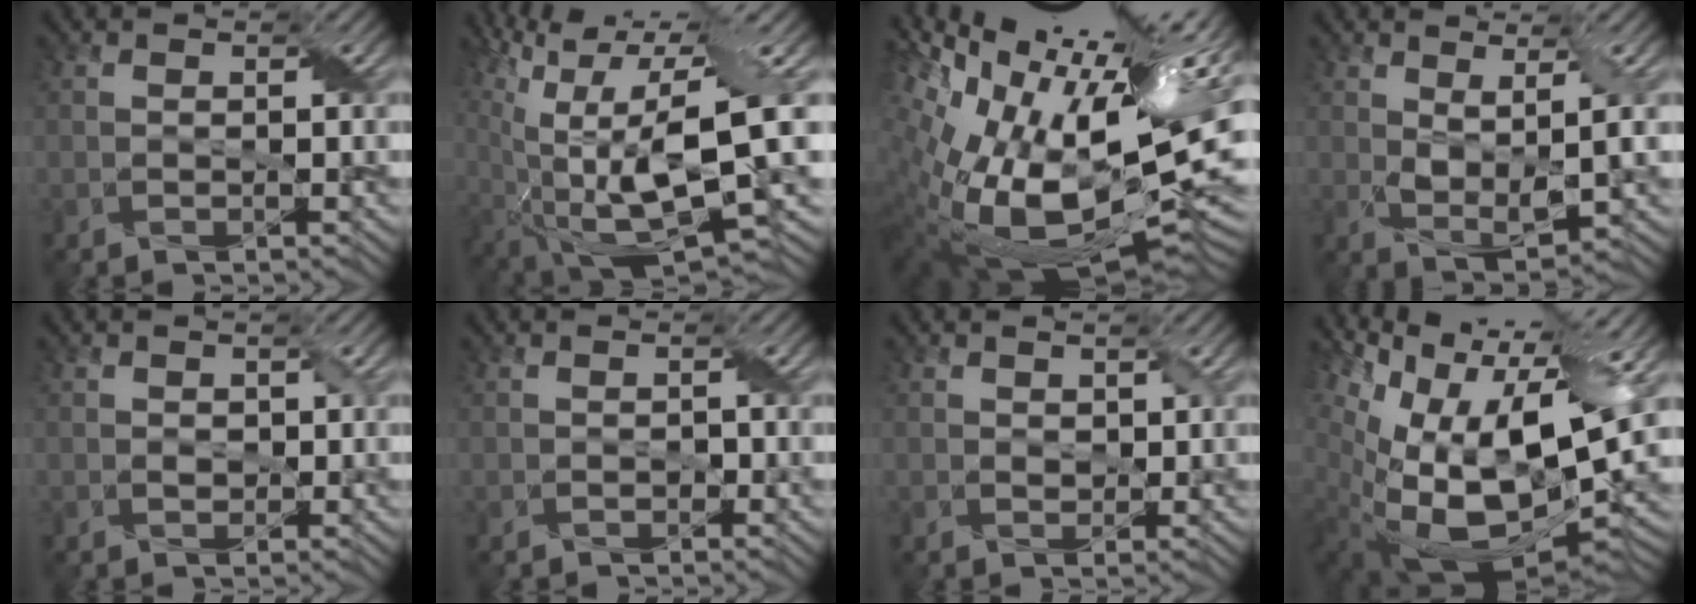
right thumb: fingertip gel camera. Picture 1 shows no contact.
{"total": 16.8, "force": [2.7, 5.1, 15.7], "torque": [-0.299, -0.011, 0.065]}
{"total": 21.9, "force": [2.2, 12.0, 18.2], "torque": [-0.343, -0.003, 0.063]}
{"total": 4.4, "force": [1.4, 1.8, 3.8], "torque": [-0.079, -0.008, 0.030]}
{"total": 1.0, "force": [0.2, 0.9, 0.4], "torque": [-0.010, -0.005, 0.006]}
{"total": 0.7, "force": [-0.3, 0.6, 0.2], "torque": [-0.002, -0.001, -0.002]}
{"total": 1.1, "force": [0.7, 0.9, 0.3], "torque": [-0.007, -0.004, 0.015]}
{"total": 17.7, "force": [2.3, 9.9, 14.6], "torque": [-0.280, -0.023, 0.057]}